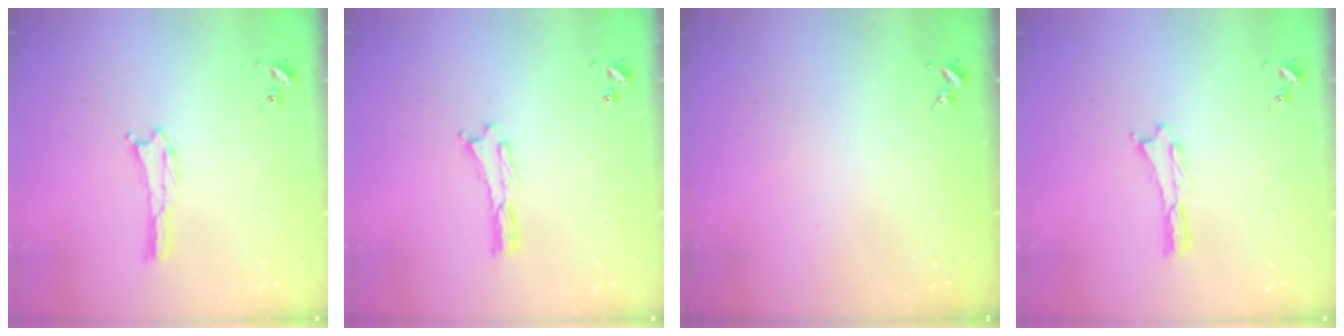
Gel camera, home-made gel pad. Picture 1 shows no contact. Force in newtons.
{"total": 0.0}
{"total": 0.0}
{"total": 0.0}